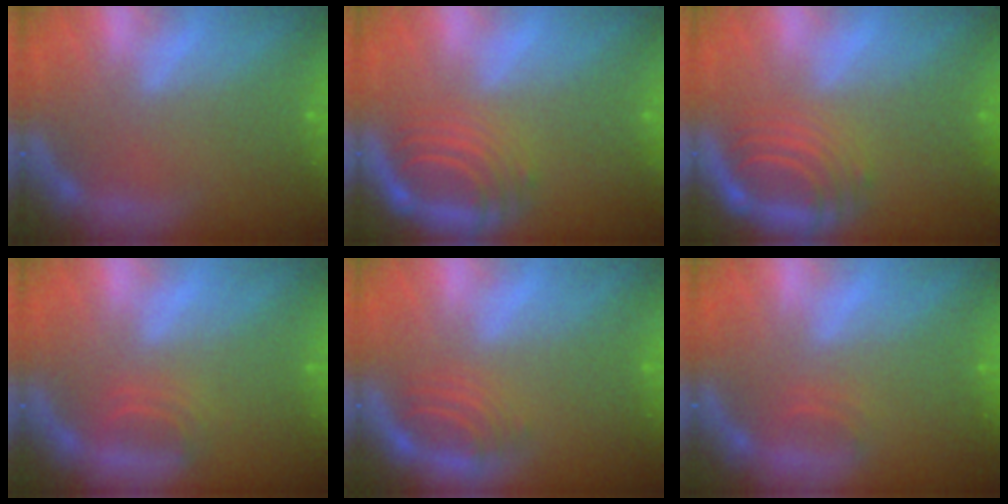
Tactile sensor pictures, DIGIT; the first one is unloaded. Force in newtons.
{"total": 6.1}
{"total": 6.1}
{"total": 1.9}
{"total": 2.9}
{"total": 0.9}